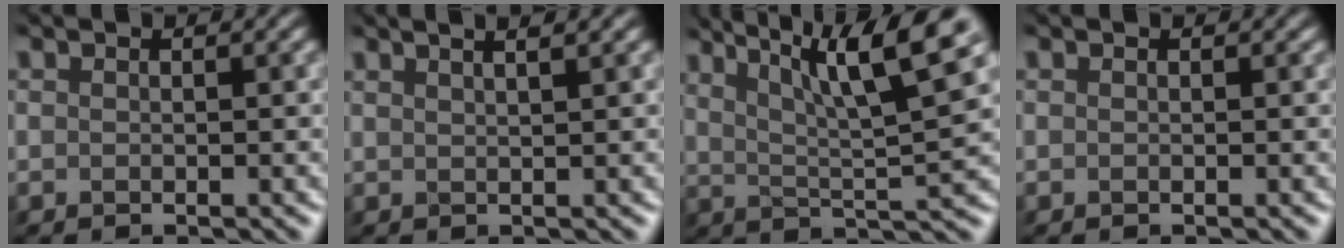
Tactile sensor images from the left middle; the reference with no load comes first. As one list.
[{"total": 5.2, "force": [3.2, 2.2, 3.4], "torque": [-0.011, 0.042, 0.013]}, {"total": 10.1, "force": [5.0, 2.3, 8.5], "torque": [-0.134, 0.010, 0.088]}, {"total": 0.0}]